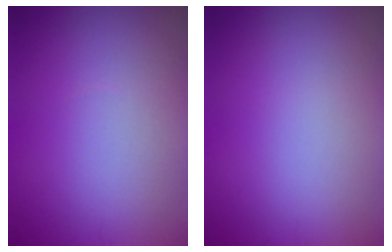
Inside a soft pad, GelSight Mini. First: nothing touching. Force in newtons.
{"total": 0.0}